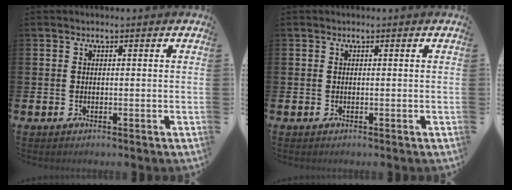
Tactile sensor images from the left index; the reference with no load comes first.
{"total": 0.0}